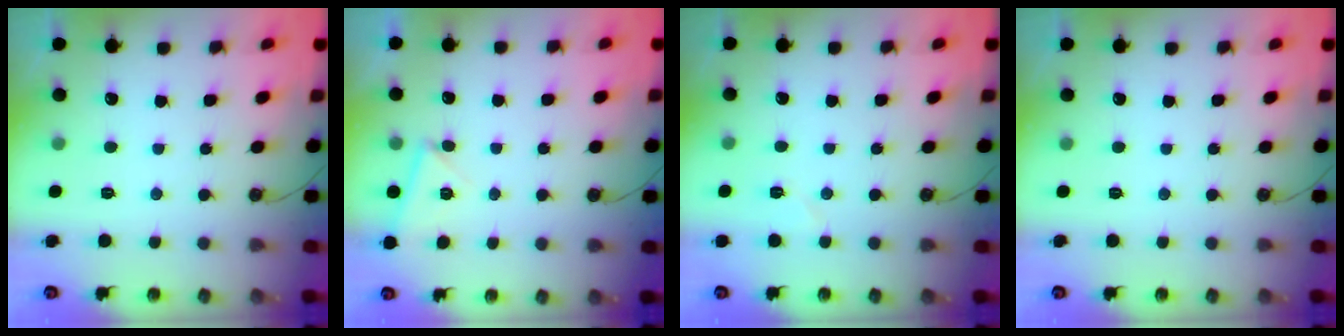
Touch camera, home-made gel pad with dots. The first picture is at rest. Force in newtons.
{"total": 4.5, "press": 4.1, "slide": 1.9}
{"total": 4.4, "press": 4.3, "slide": 0.9}
{"total": 0.0}